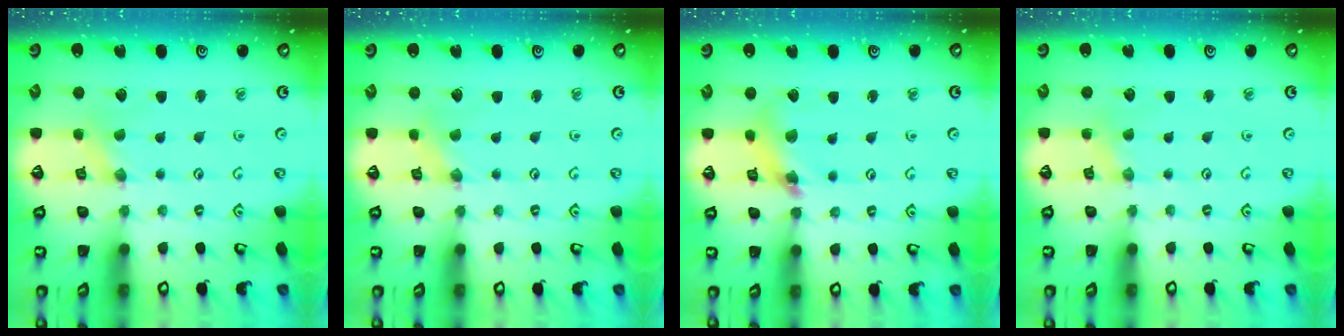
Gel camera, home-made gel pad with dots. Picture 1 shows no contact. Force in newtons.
{"total": 1.4, "press": 1.3, "slide": 0.3}
{"total": 11.3, "press": 11.2, "slide": 1.6}
{"total": 2.8, "press": 2.7, "slide": 0.5}